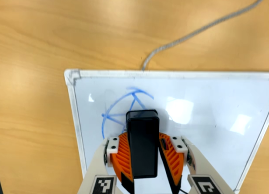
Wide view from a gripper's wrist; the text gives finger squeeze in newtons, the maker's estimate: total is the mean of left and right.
{"total": 11.8, "left": 13.7, "right": 9.8}